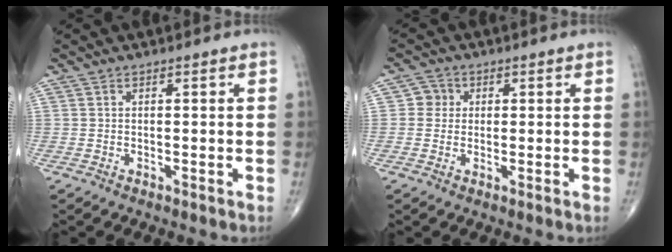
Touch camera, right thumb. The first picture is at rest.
{"total": 2.9, "force": [0.4, 2.8, 0.5], "torque": [0.014, 0.005, -0.002]}